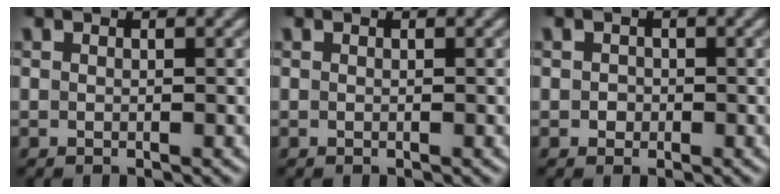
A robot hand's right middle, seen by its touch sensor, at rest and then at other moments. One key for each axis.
{"total": 0.0}
{"total": 1.0, "fx": -0.1, "fy": 0.9, "fz": 0.2, "tx": 0.003, "ty": -0.001, "tz": -0.004}